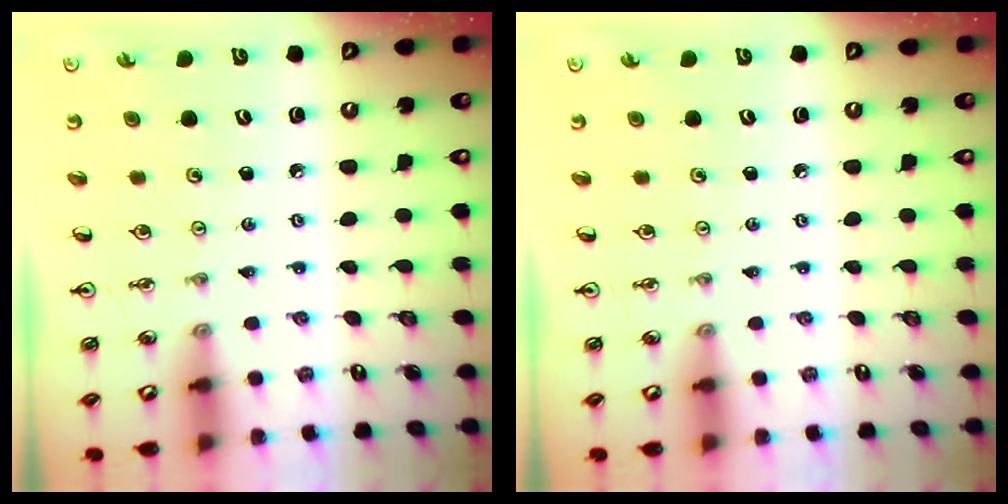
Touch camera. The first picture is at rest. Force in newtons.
{"total": 0.0}